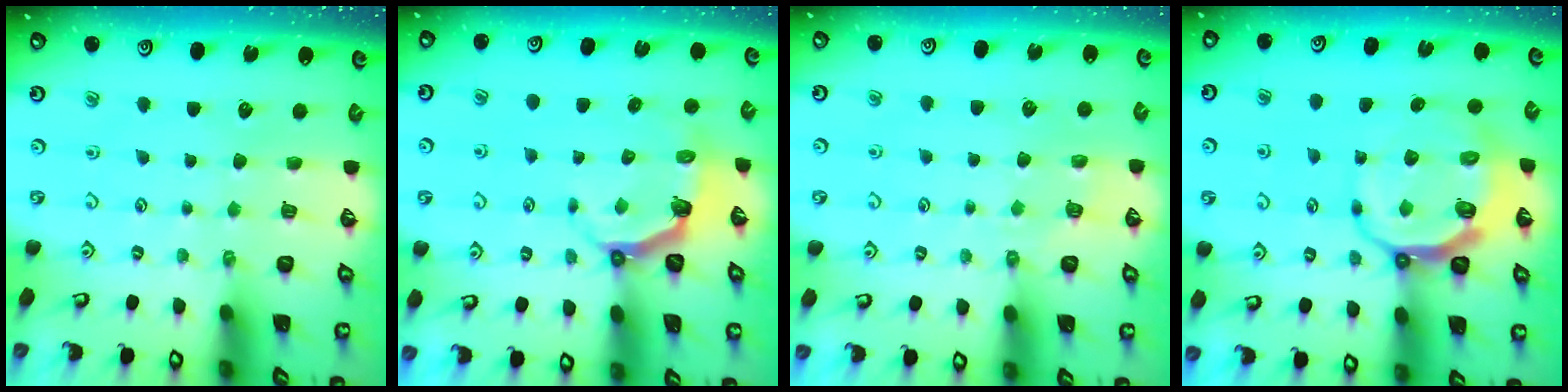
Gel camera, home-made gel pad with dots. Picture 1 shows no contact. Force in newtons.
{"total": 4.3, "press": 2.8, "slide": 3.3}
{"total": 3.0, "press": 2.6, "slide": 1.5}
{"total": 9.8, "press": 9.2, "slide": 3.5}